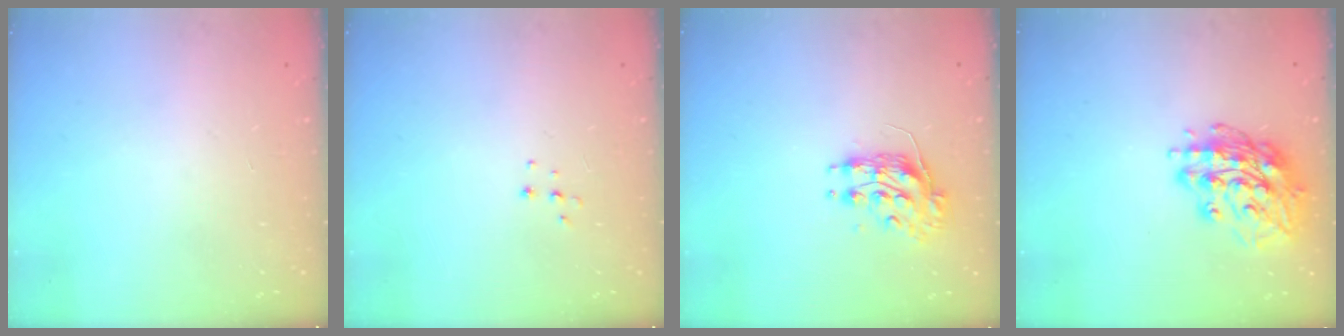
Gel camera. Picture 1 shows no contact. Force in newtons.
{"total": 3.8, "press": 3.8, "slide": 0.3}
{"total": 8.7, "press": 8.7, "slide": 0.4}
{"total": 15.3, "press": 15.3, "slide": 0.8}